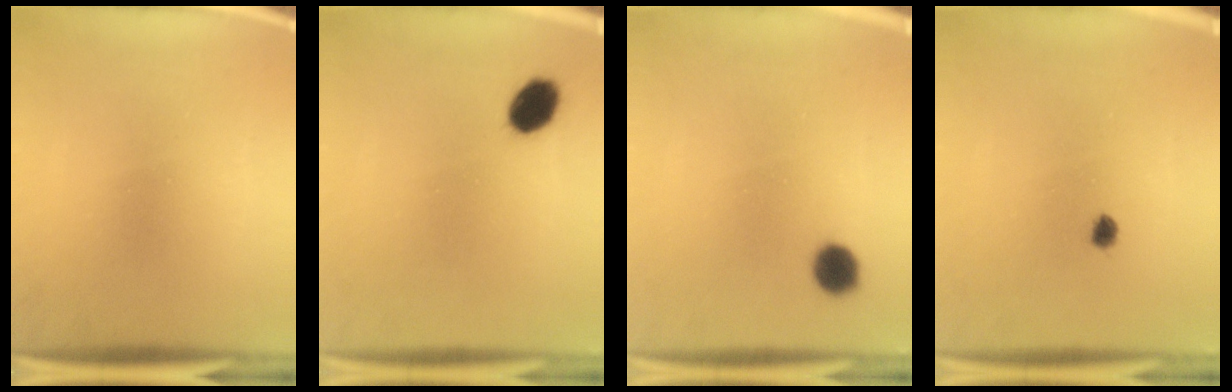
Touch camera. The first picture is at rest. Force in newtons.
{"total": 6.2}
{"total": 4.4}
{"total": 1.4}